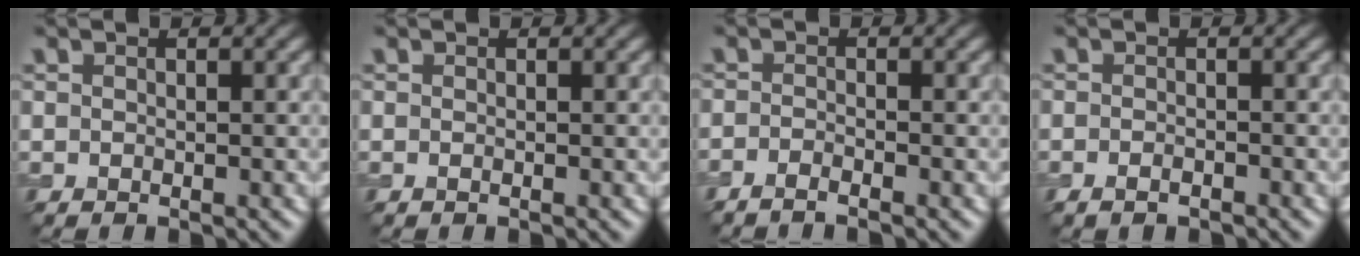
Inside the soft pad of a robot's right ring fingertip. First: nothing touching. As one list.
[{"total": 0.0}, {"total": 1.3, "force": [-1.2, -0.2, 0.3], "torque": [-0.009, -0.005, -0.028]}, {"total": 0.8, "force": [-0.8, 0.3, 0.3], "torque": [-0.003, -0.002, -0.016]}]